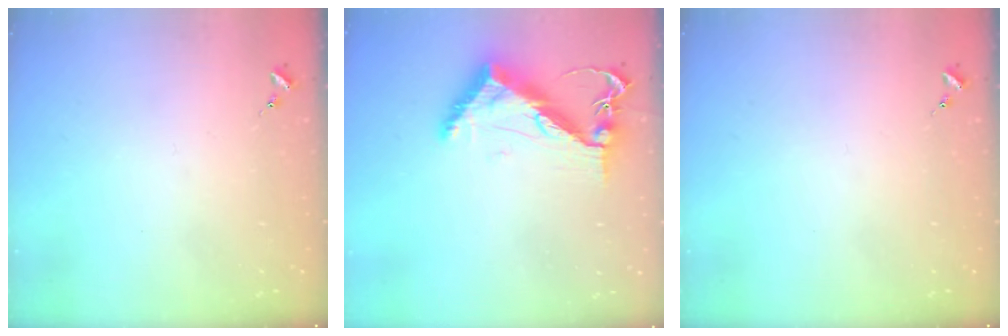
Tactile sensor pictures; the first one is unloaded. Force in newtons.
{"total": 10.7, "press": 10.6, "slide": 1.3}
{"total": 0.0}